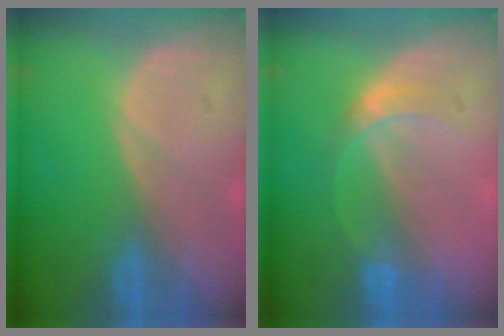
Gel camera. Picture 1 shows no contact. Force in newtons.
{"total": 3.3, "press": 3.3, "slide": 0.2}